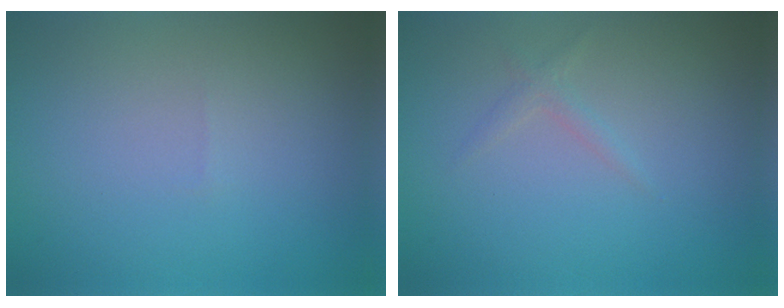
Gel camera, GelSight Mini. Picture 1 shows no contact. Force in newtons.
{"total": 0.9, "press": 0.9, "slide": 0.1}